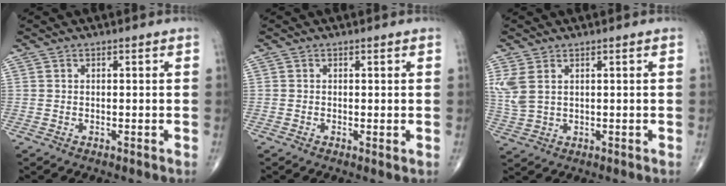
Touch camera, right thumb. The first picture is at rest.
{"total": 0.7, "force": [0.0, 0.2, 0.7], "torque": [-0.014, -0.004, -0.003]}
{"total": 5.0, "force": [1.9, 2.8, 3.7], "torque": [-0.099, 0.001, 0.048]}